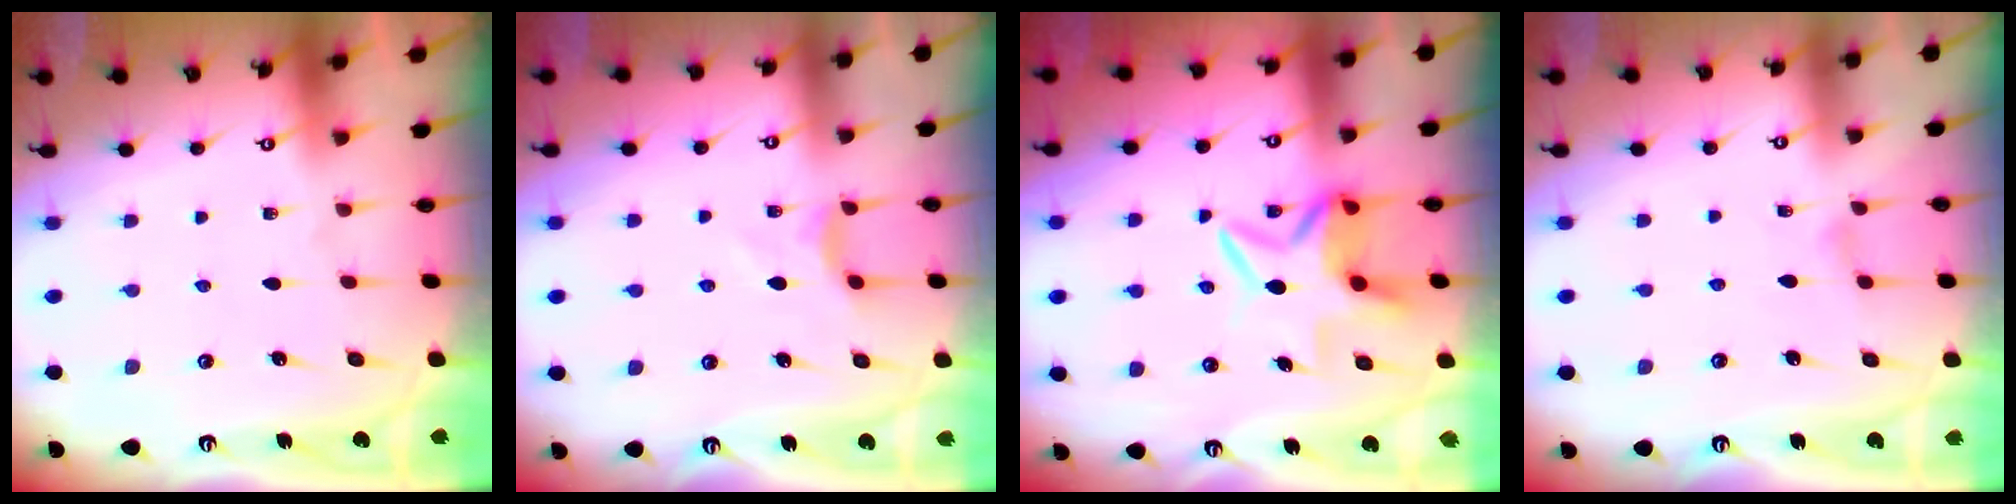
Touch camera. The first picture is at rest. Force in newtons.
{"total": 5.5, "press": 5.4, "slide": 0.7}
{"total": 7.6, "press": 7.5, "slide": 1.1}
{"total": 1.8, "press": 1.8, "slide": 0.3}